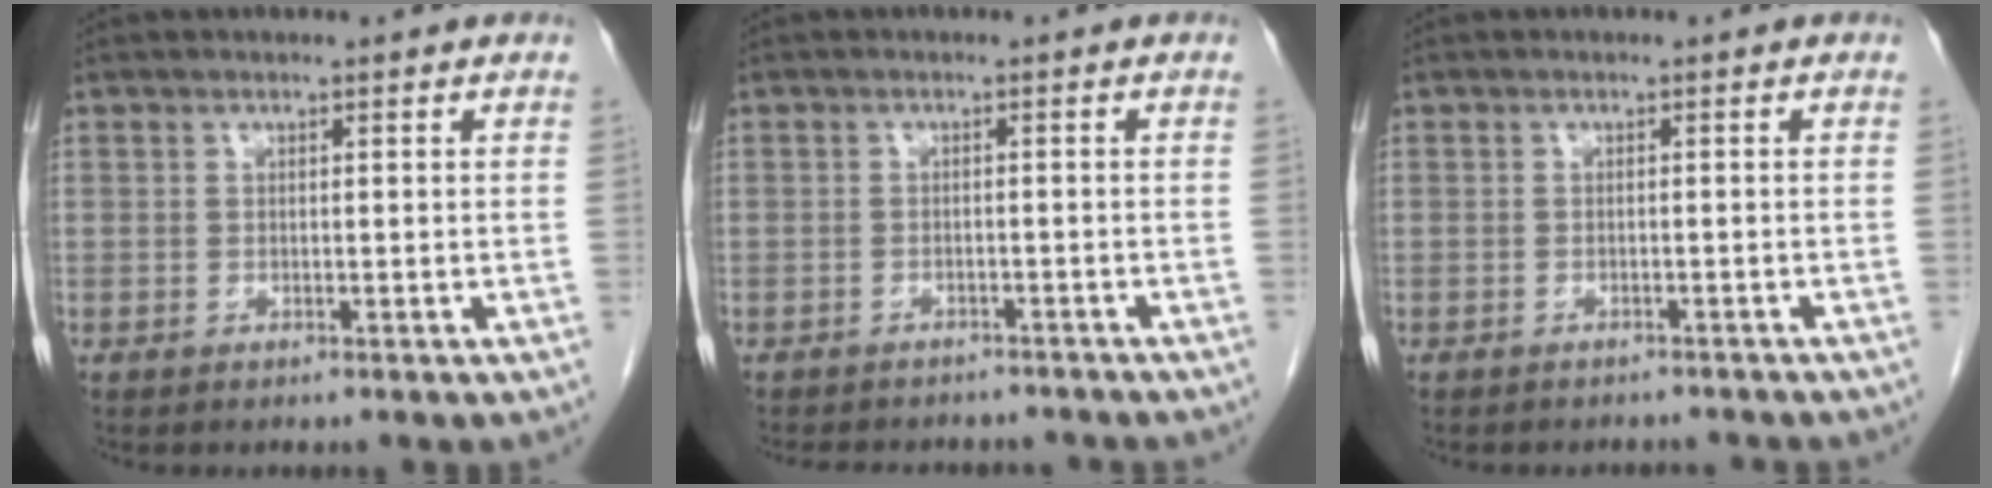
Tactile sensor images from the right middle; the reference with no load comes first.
{"total": 9.2, "force": [-8.2, 3.3, 2.4], "torque": [-0.042, 0.005, -0.096]}
{"total": 4.5, "force": [-4.2, 1.4, 0.7], "torque": [-0.005, -0.001, -0.049]}